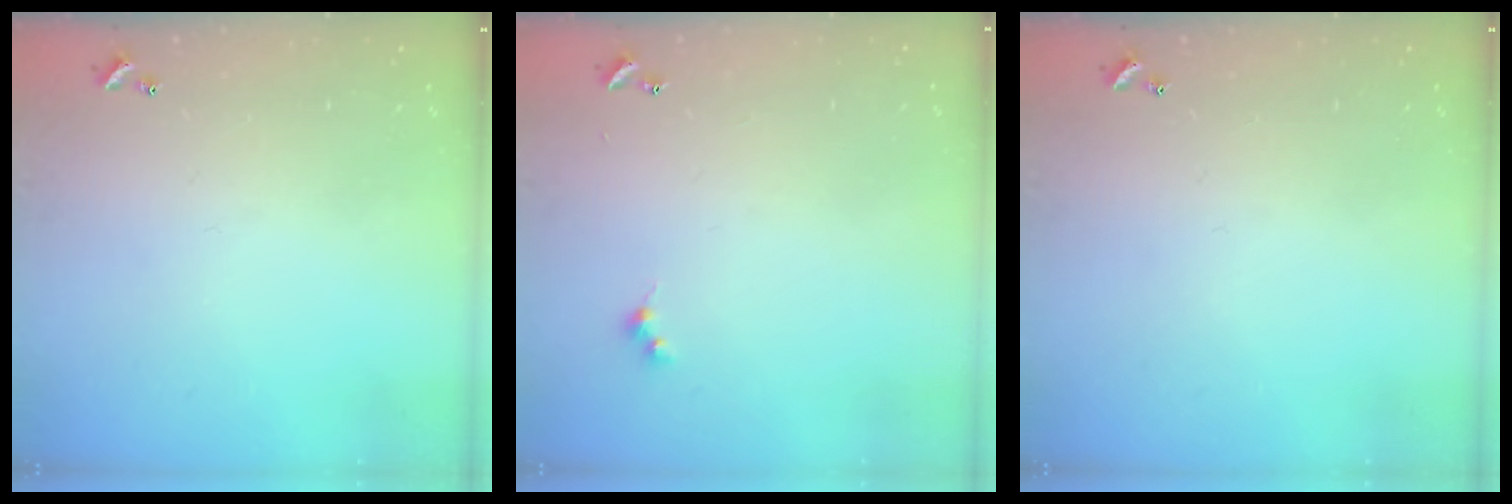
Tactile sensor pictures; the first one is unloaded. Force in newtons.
{"total": 2.6, "press": 2.6, "slide": 0.5}
{"total": 0.0}